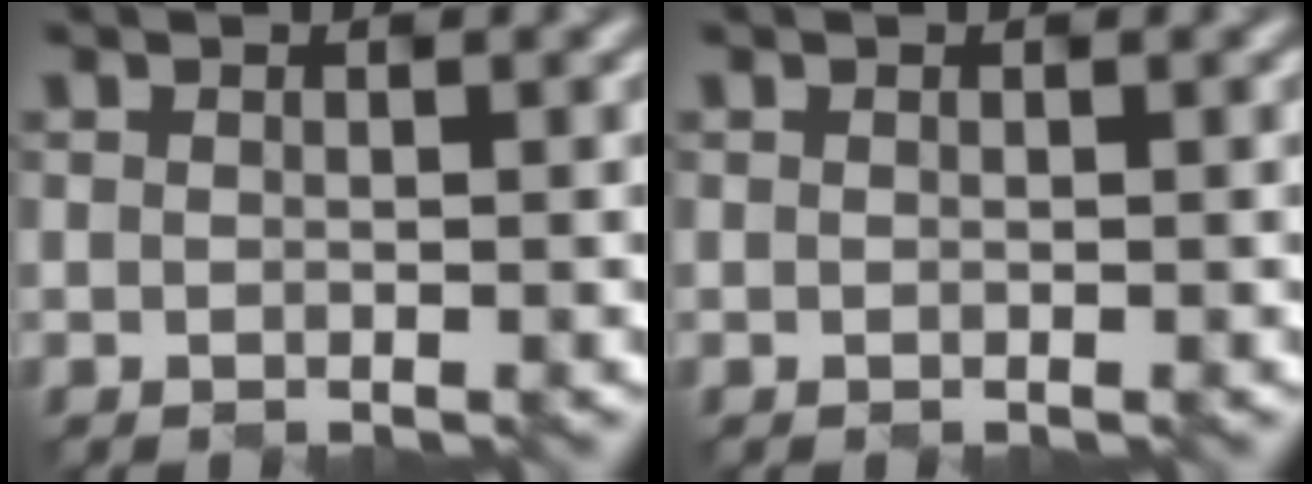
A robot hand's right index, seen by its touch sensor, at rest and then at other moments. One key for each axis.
{"total": 0.0}